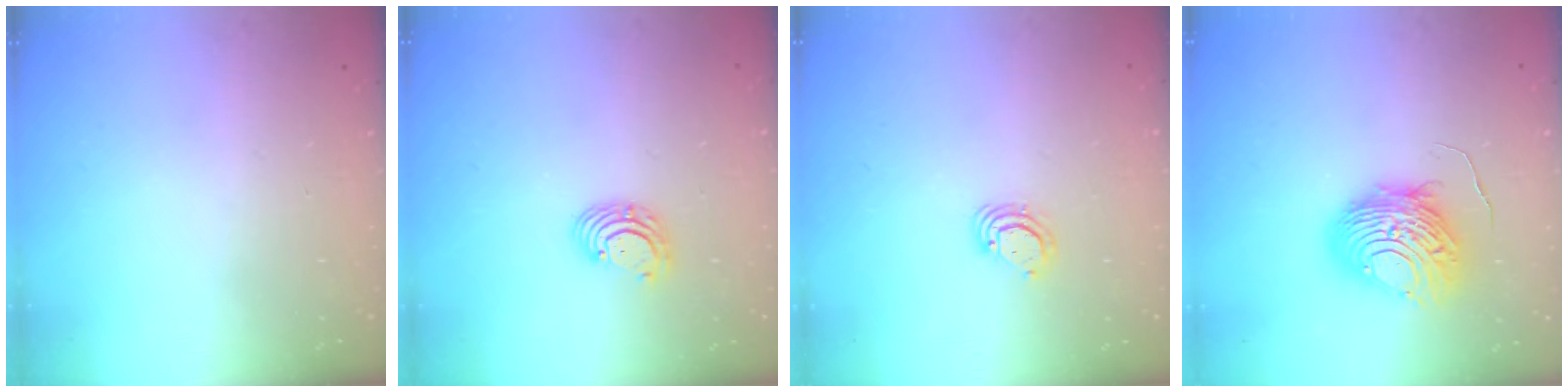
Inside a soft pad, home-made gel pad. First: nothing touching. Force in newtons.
{"total": 2.8, "press": 2.8, "slide": 0.2}
{"total": 3.0, "press": 3.0, "slide": 0.2}
{"total": 11.8, "press": 11.7, "slide": 1.0}